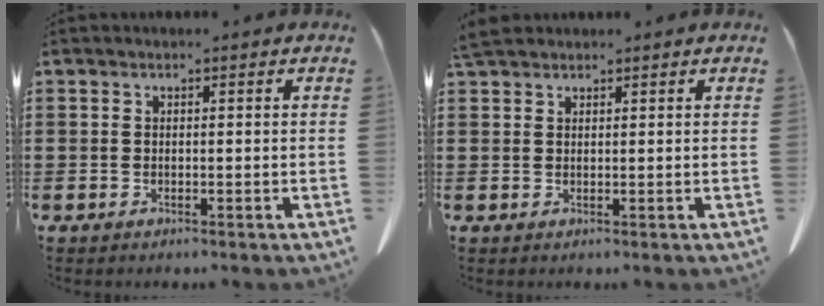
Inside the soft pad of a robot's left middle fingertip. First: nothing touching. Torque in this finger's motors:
{"motor_torque": [0.51, 0.16, 0.13, 0.08]}